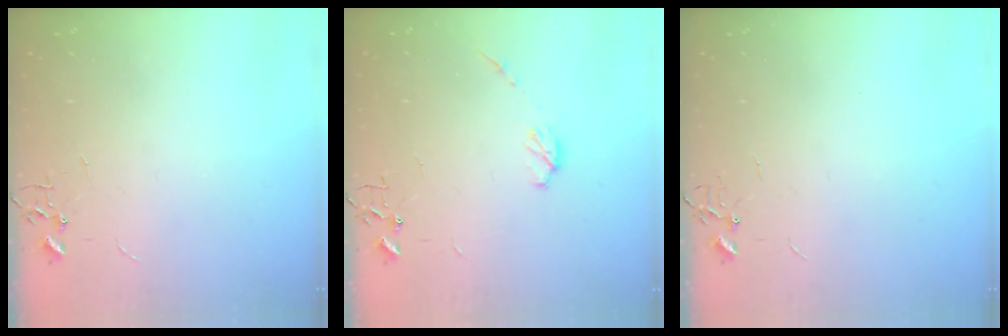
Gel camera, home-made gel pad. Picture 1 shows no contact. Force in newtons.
{"total": 5.8, "press": 5.8, "slide": 0.5}
{"total": 0.0}